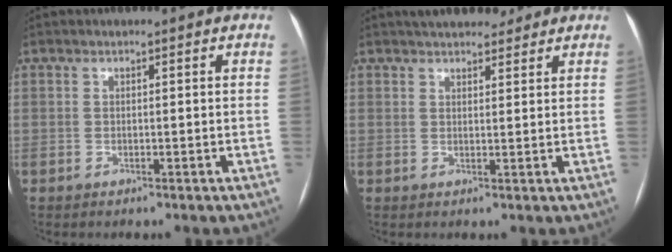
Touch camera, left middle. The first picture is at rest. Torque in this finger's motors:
{"motor_torque": [0.23, -0.22, 0.03, 0.00]}